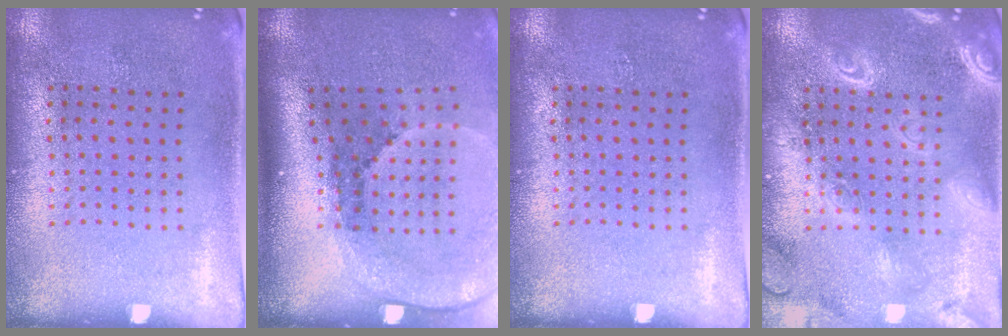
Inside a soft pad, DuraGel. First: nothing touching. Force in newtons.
{"total": 2.6, "press": 1.8, "slide": 1.9}
{"total": 0.0}
{"total": 3.4, "press": 3.4, "slide": 0.4}